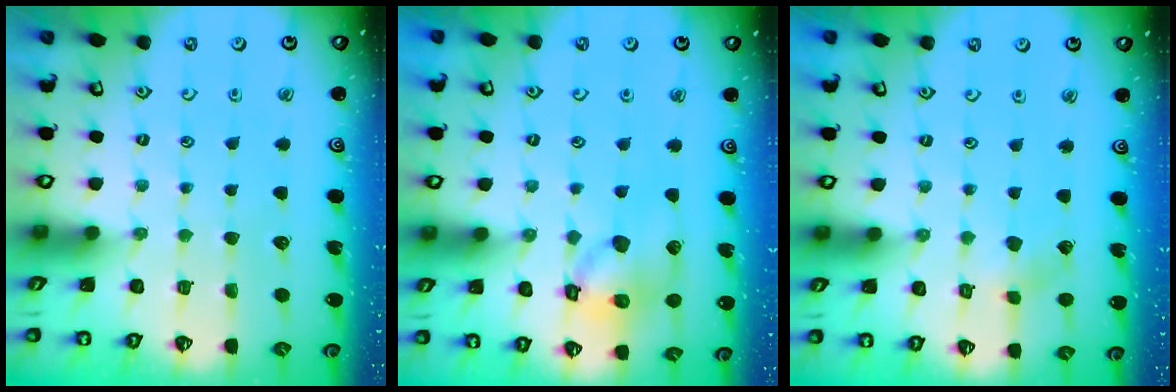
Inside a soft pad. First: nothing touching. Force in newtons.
{"total": 13.8, "press": 13.7, "slide": 1.7}
{"total": 3.1, "press": 3.0, "slide": 0.8}